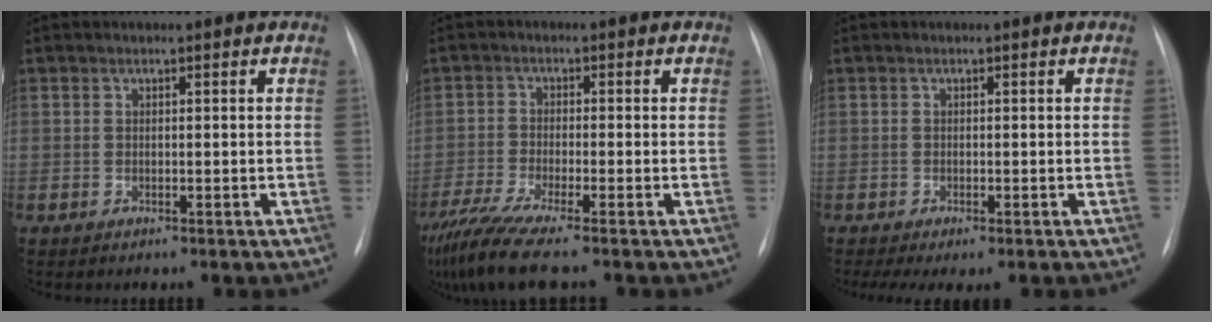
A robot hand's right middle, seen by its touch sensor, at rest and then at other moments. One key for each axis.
{"total": 9.0, "fx": -7.1, "fy": -0.3, "fz": 5.4, "tx": -0.104, "ty": -0.026, "tz": -0.126}
{"total": 4.7, "fx": -3.2, "fy": 1.4, "fz": 3.1, "tx": -0.047, "ty": -0.012, "tz": -0.047}